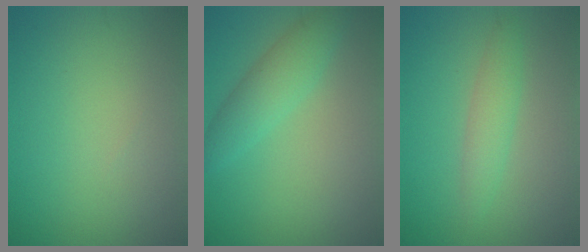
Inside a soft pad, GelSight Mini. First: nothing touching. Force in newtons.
{"total": 3.0, "press": 3.0, "slide": 0.1}
{"total": 2.1, "press": 2.1, "slide": 0.1}